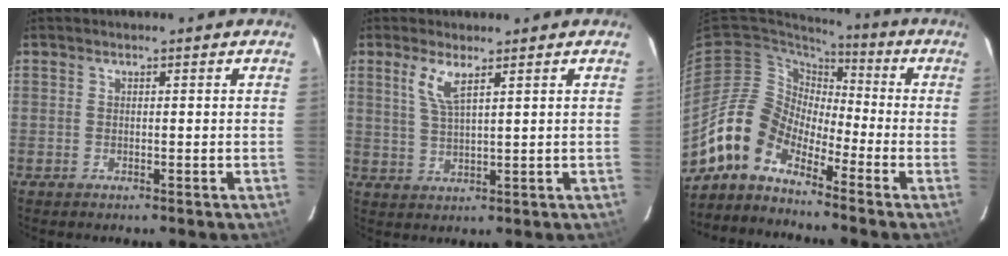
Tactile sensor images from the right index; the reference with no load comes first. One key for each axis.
{"total": 4.4, "fx": 2.5, "fy": 0.8, "fz": 3.6, "tx": -0.075, "ty": -0.002, "tz": 0.051}
{"total": 9.7, "fx": -7.7, "fy": 5.1, "fz": 3.1, "tx": -0.057, "ty": 0.027, "tz": -0.164}